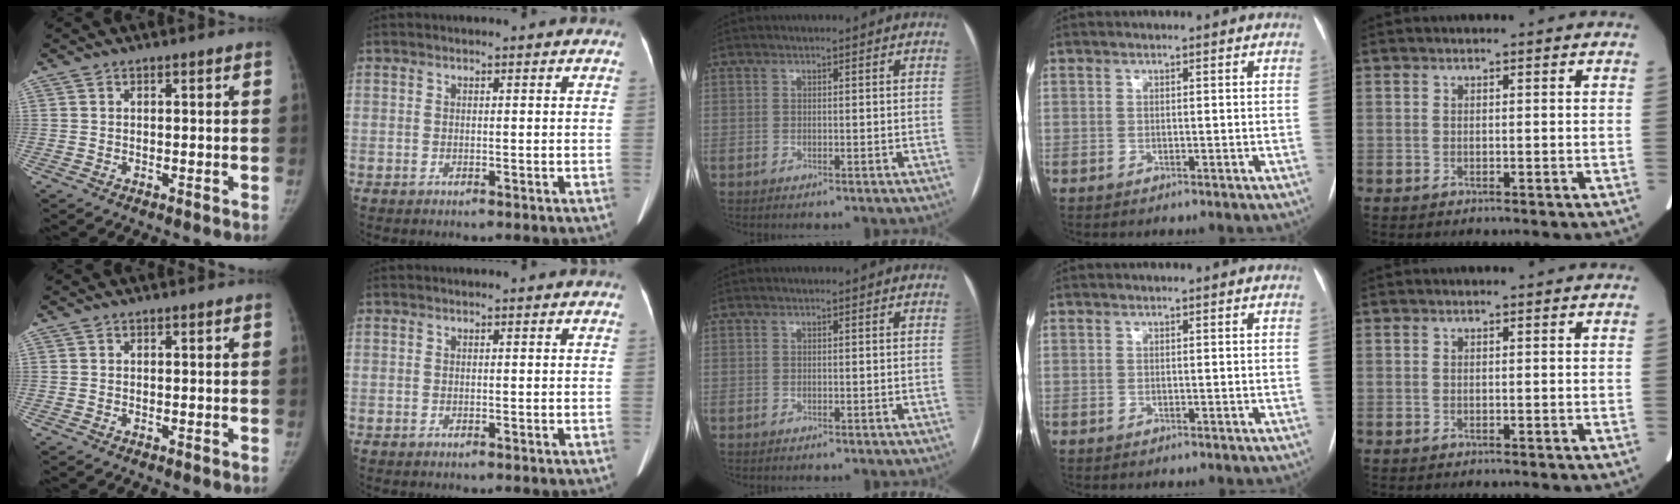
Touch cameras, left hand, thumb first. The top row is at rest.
{}